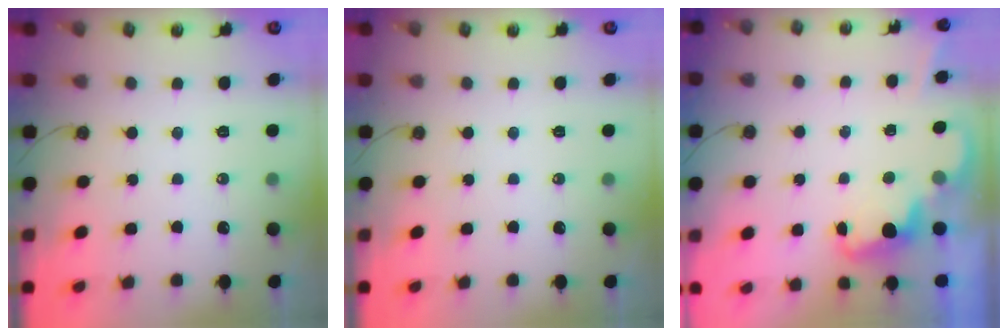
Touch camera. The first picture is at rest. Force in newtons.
{"total": 0.0}
{"total": 2.3, "press": 2.3, "slide": 0.6}